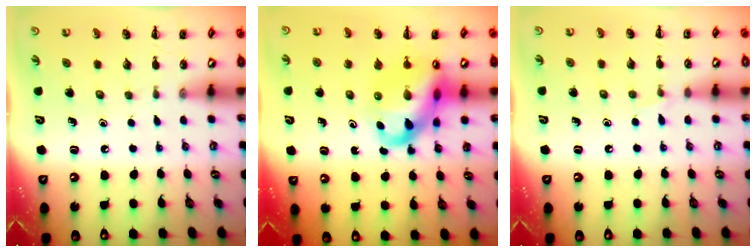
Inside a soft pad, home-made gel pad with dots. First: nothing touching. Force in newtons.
{"total": 15.2, "press": 14.7, "slide": 3.9}
{"total": 3.9, "press": 3.8, "slide": 1.1}